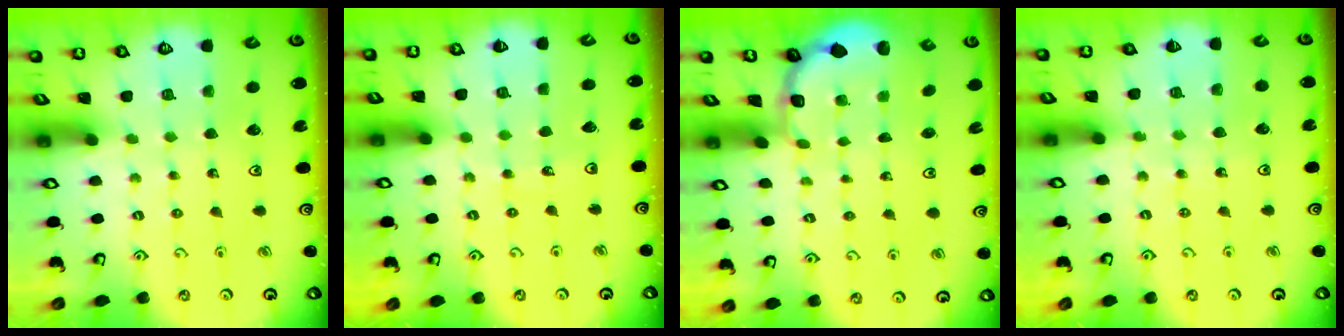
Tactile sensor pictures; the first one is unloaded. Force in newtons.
{"total": 2.7, "press": 2.7, "slide": 0.3}
{"total": 1.9, "press": 1.7, "slide": 0.8}
{"total": 5.2, "press": 4.9, "slide": 1.5}